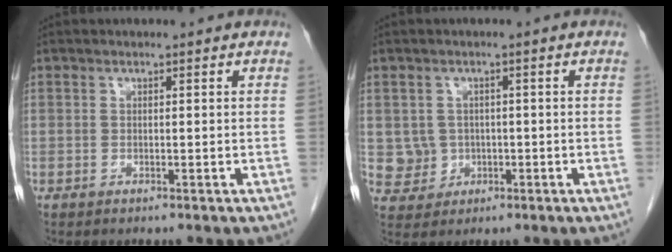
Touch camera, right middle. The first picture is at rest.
{"total": 4.0, "force": [-0.1, 4.0, 0.3], "torque": [0.004, 0.006, 0.005]}